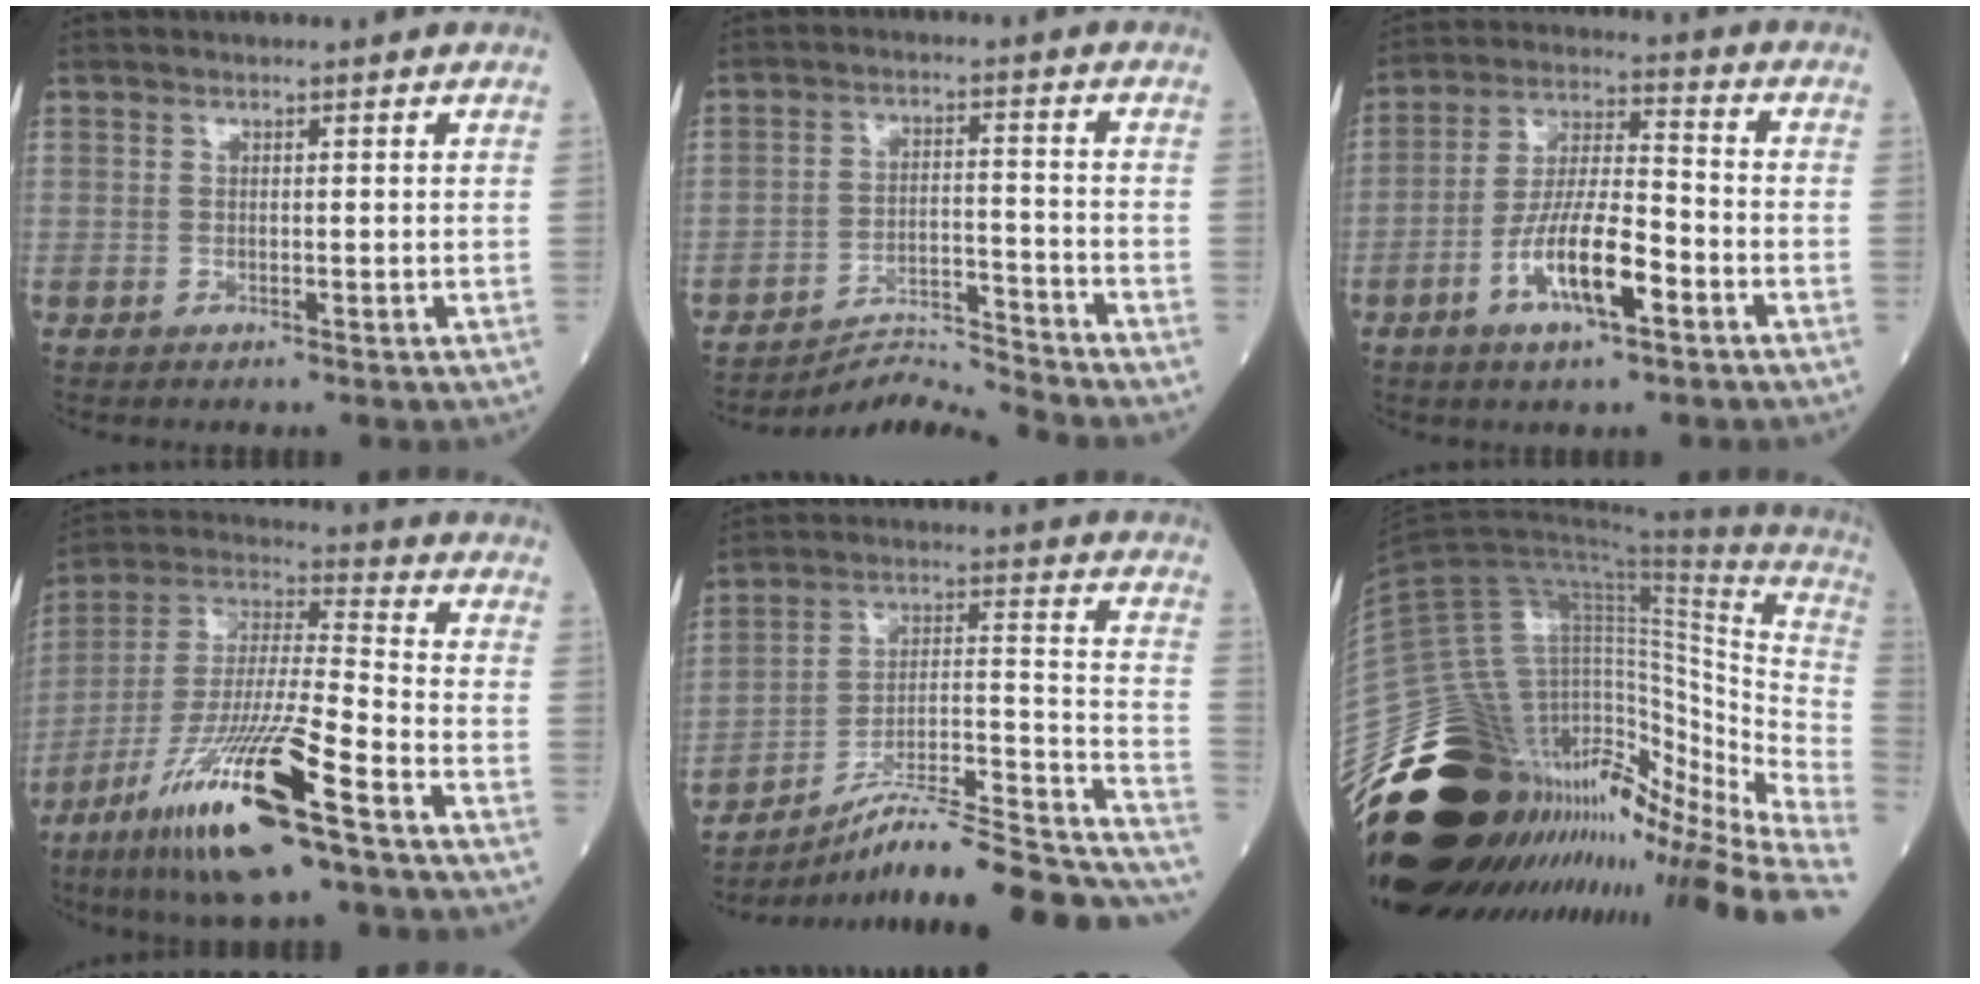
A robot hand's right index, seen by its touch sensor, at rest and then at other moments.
{"total": 7.2, "force": [-6.5, -2.9, -1.3], "torque": [0.008, 0.002, -0.115]}
{"total": 10.8, "force": [-4.7, 2.4, 9.4], "torque": [-0.182, 0.000, -0.088]}
{"total": 19.4, "force": [-10.8, 1.3, 16.0], "torque": [-0.340, -0.045, -0.203]}
{"total": 26.3, "force": [-22.2, 2.5, 13.8], "torque": [-0.132, 0.014, -0.330]}
{"total": 37.6, "force": [-24.9, 12.5, 25.2], "torque": [-0.365, 0.016, -0.379]}